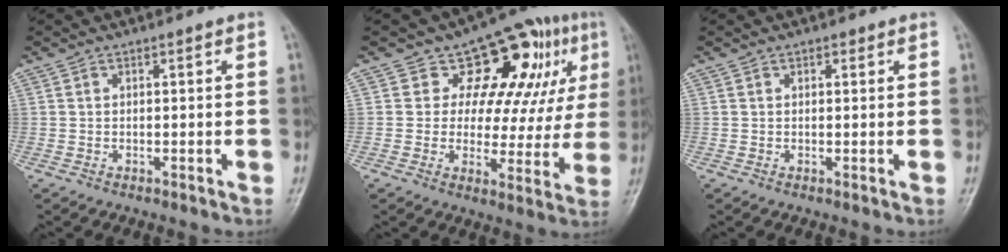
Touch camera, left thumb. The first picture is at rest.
{"total": 16.3, "force": [6.8, 9.5, 11.3], "torque": [-0.083, -0.008, 0.089]}
{"total": 0.8, "force": [0.5, 0.5, 0.4], "torque": [0.000, -0.002, 0.005]}